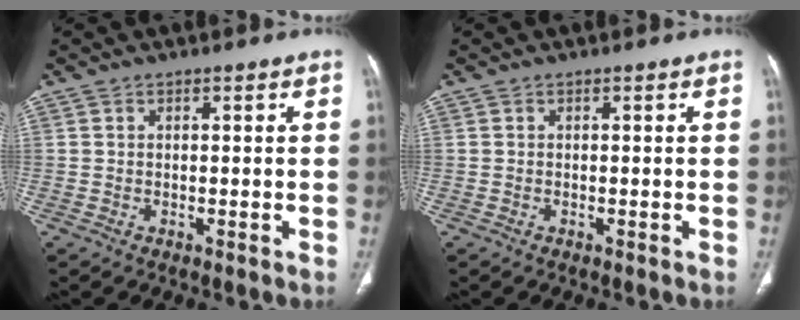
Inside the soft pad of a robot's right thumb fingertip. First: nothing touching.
{"total": 0.0}